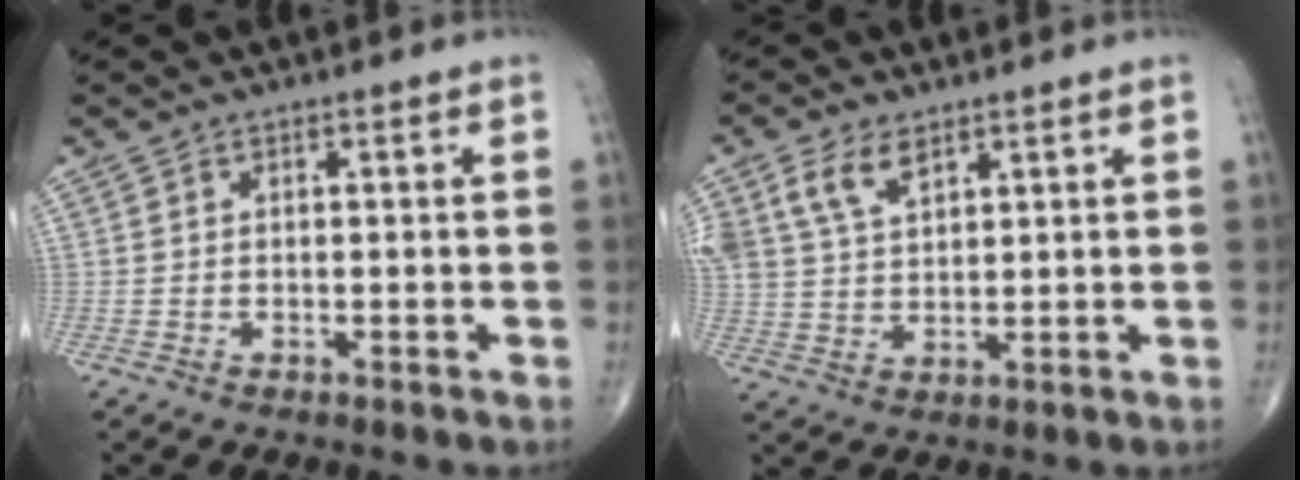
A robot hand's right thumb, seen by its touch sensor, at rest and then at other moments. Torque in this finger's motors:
{"motor_torque": [0.99, 1.05, 0.69, 0.23, 0.08]}